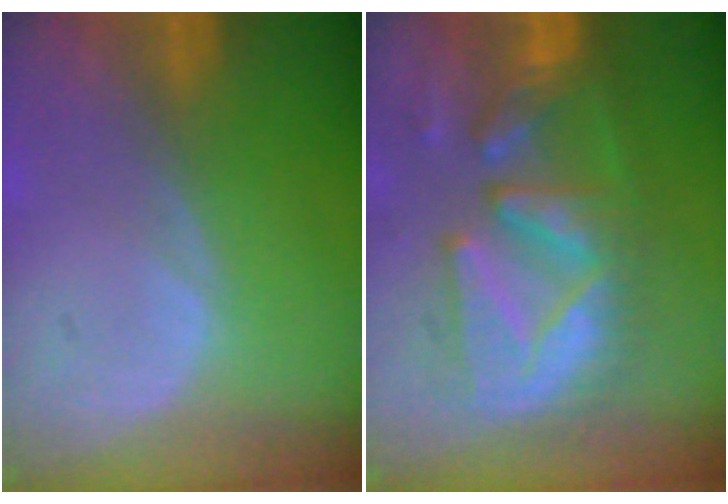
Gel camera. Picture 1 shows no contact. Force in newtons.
{"total": 11.2, "press": 10.7, "slide": 3.2}